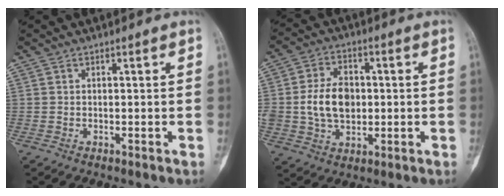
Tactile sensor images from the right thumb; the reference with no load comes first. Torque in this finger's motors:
{"motor_torque": [0.30, 0.55, 0.93, -0.01, 0.27]}